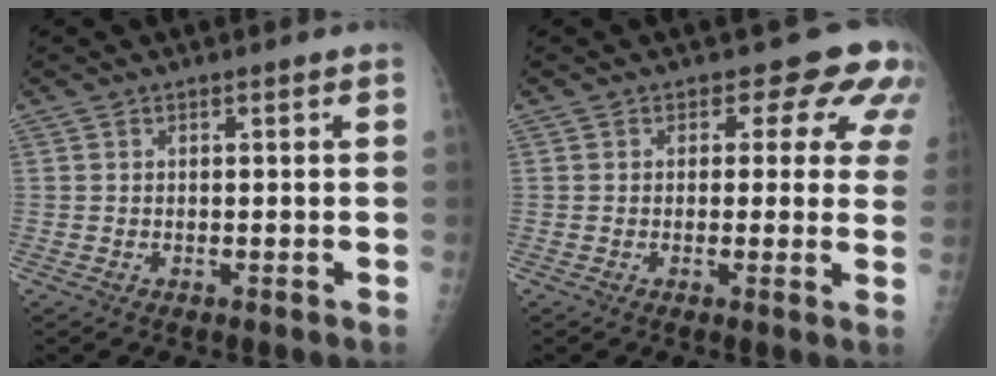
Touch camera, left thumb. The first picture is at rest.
{"total": 7.5, "force": [4.4, 4.6, 3.9], "torque": [-0.003, -0.014, 0.028]}